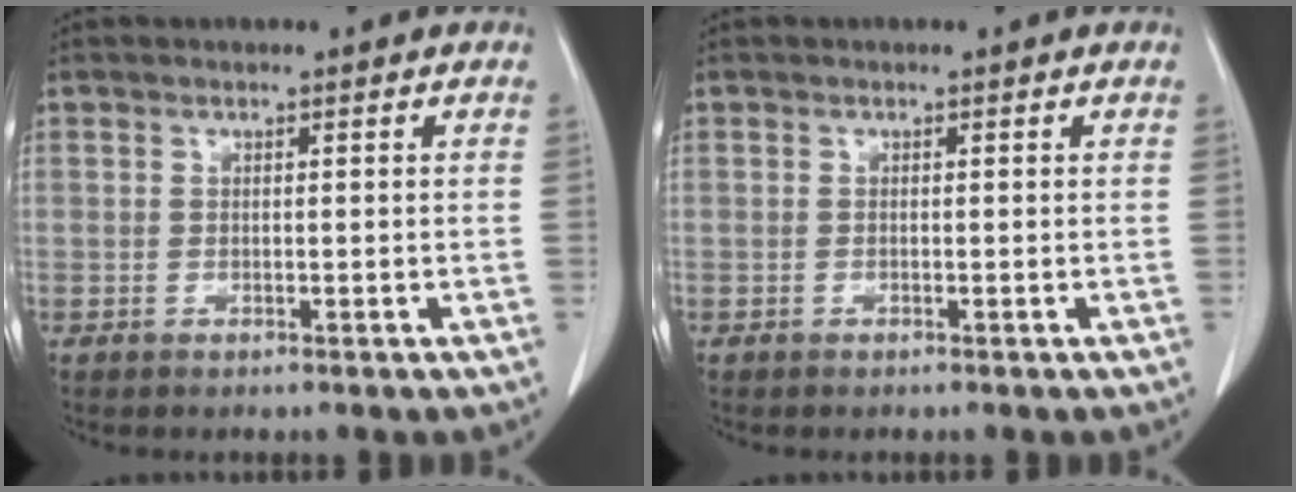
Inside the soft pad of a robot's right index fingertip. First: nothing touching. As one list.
[{"total": 0.0}]